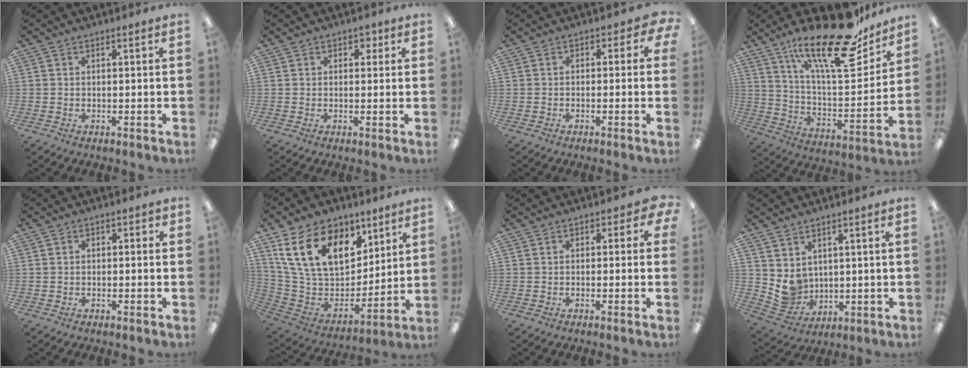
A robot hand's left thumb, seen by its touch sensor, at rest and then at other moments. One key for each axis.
{"total": 2.0, "fx": 0.5, "fy": 1.7, "fz": 1.0, "tx": -0.004, "ty": 0.001, "tz": 0.005}
{"total": 2.7, "fx": -1.0, "fy": 1.7, "fz": 1.8, "tx": -0.021, "ty": 0.009, "tz": -0.021}
{"total": 26.0, "fx": 18.0, "fy": 8.2, "fz": 17.0, "tx": -0.258, "ty": -0.114, "tz": 0.296}
{"total": 1.7, "fx": -1.4, "fy": 0.8, "fz": 0.5, "tx": -0.008, "ty": 0.007, "tz": -0.028}
{"total": 20.8, "fx": 11.0, "fy": 12.9, "fz": 12.2, "tx": -0.243, "ty": -0.040, "tz": 0.202}
{"total": 2.4, "fx": -0.9, "fy": 1.5, "fz": 1.7, "tx": -0.020, "ty": 0.008, "tz": -0.020}
{"total": 6.6, "fx": 3.0, "fy": 5.7, "fz": 1.3, "tx": -0.045, "ty": -0.020, "tz": 0.068}